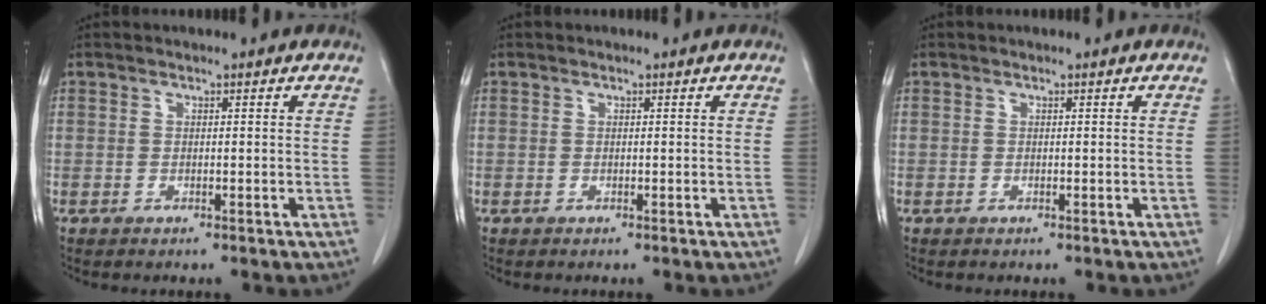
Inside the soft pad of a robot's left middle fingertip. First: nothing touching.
{"total": 0.0}
{"total": 0.0}